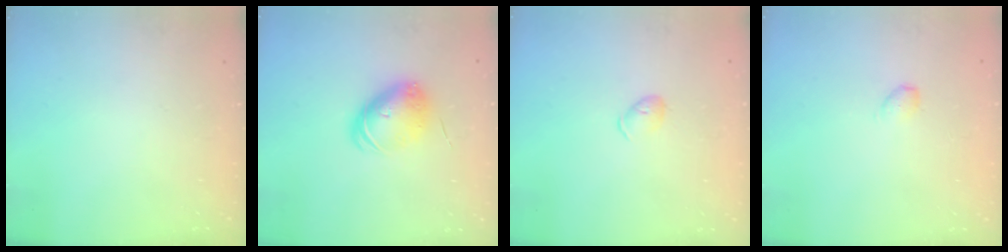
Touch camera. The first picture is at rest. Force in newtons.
{"total": 7.5, "press": 7.4, "slide": 1.2}
{"total": 3.4, "press": 3.4, "slide": 0.6}
{"total": 4.5, "press": 4.5, "slide": 0.5}